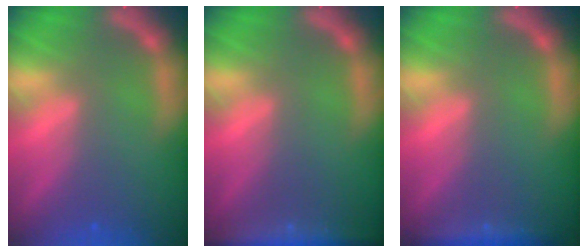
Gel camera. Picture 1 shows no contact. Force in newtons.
{"total": 6.0}
{"total": 2.4}